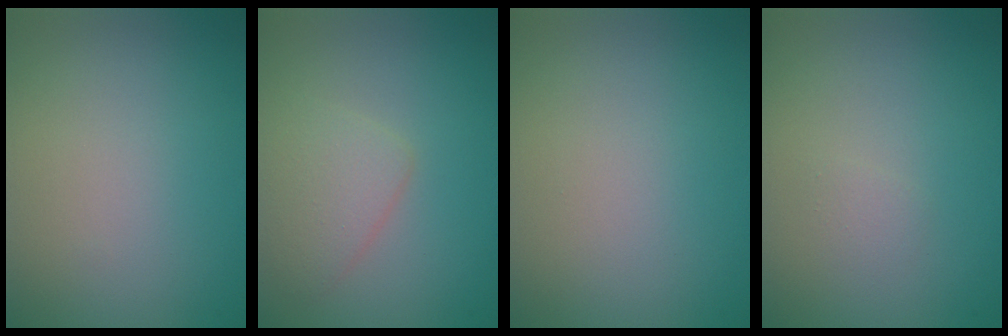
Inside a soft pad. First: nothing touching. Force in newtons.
{"total": 2.5, "press": 2.5, "slide": 0.2}
{"total": 0.0}
{"total": 0.6, "press": 0.6, "slide": 0.0}